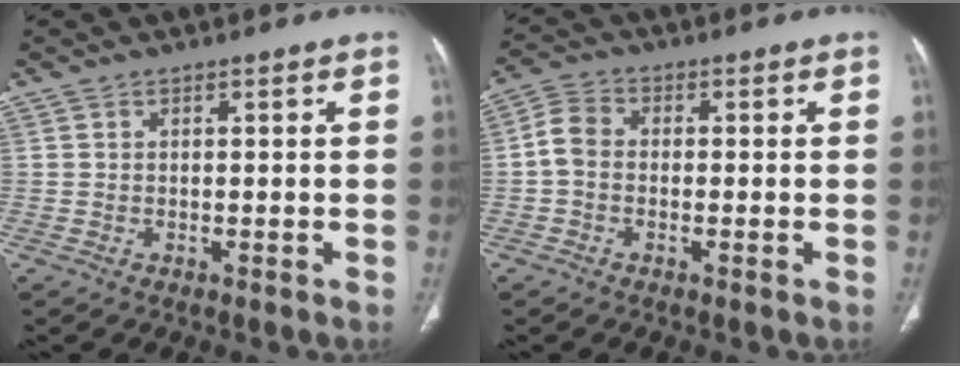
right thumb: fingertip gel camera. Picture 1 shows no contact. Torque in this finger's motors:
{"motor_torque": [0.02, -0.02, 0.39, -0.18, 0.03]}